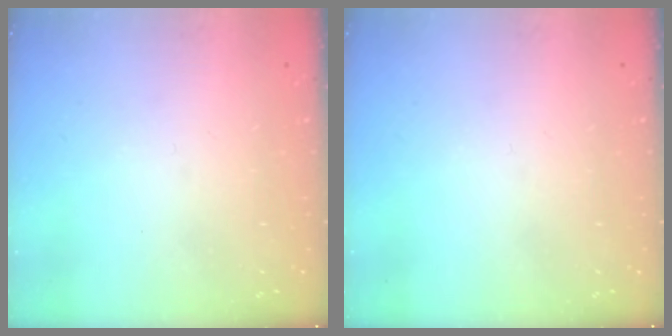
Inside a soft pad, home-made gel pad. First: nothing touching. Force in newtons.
{"total": 0.0}